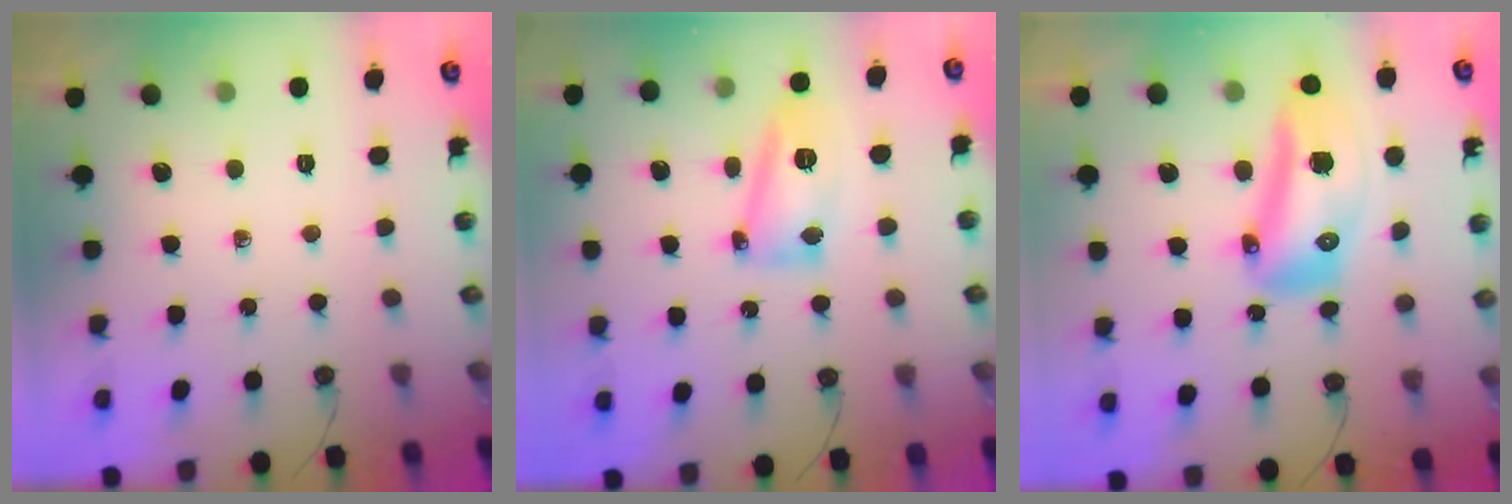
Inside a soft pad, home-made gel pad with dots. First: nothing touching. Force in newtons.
{"total": 13.5, "press": 13.4, "slide": 1.4}
{"total": 18.1, "press": 17.9, "slide": 2.2}